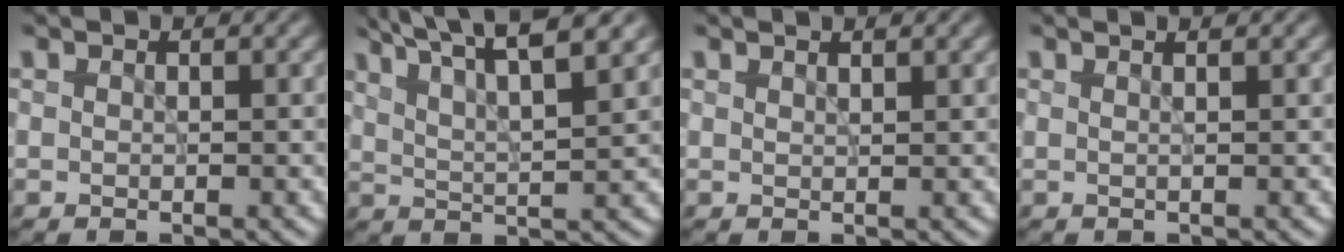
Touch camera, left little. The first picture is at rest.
{"total": 8.8, "force": [6.5, 2.1, 5.6], "torque": [-0.071, 0.020, 0.066]}
{"total": 1.1, "force": [1.0, 0.2, 0.5], "torque": [-0.002, 0.000, 0.012]}
{"total": 2.2, "force": [1.1, 0.9, 1.6], "torque": [-0.007, 0.001, -0.014]}